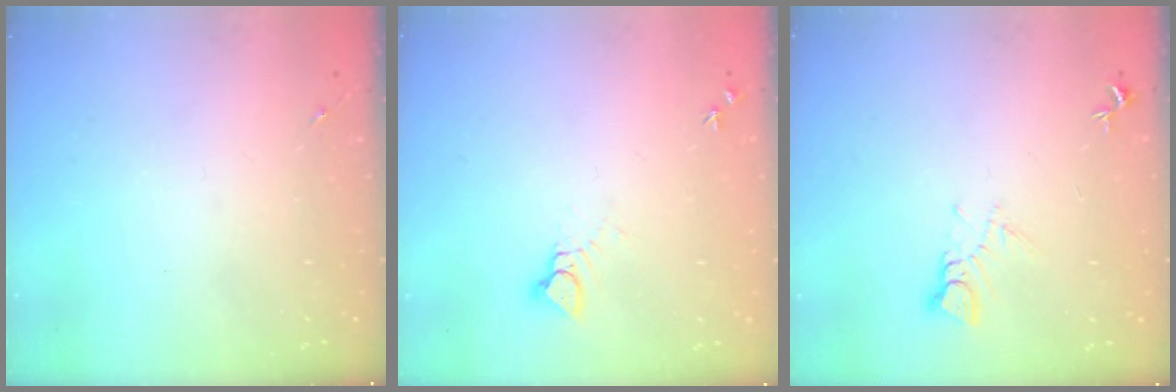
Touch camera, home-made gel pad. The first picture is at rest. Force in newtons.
{"total": 3.7, "press": 3.7, "slide": 0.2}
{"total": 5.2, "press": 5.2, "slide": 0.3}